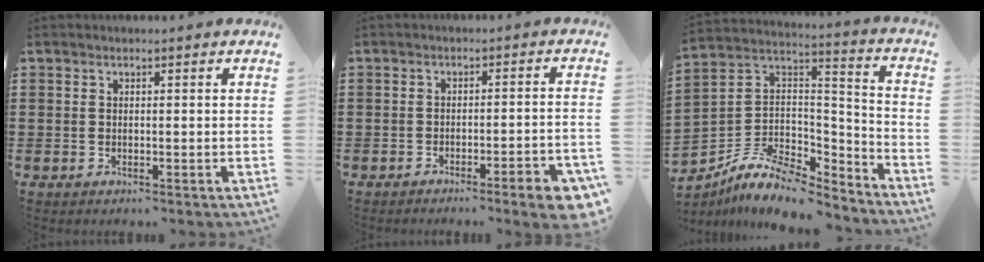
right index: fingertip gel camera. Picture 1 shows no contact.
{"total": 4.4, "force": [-3.1, 0.1, 3.1], "torque": [-0.047, -0.011, -0.055]}
{"total": 9.7, "force": [-7.5, 3.9, 4.8], "torque": [-0.102, 0.014, -0.145]}